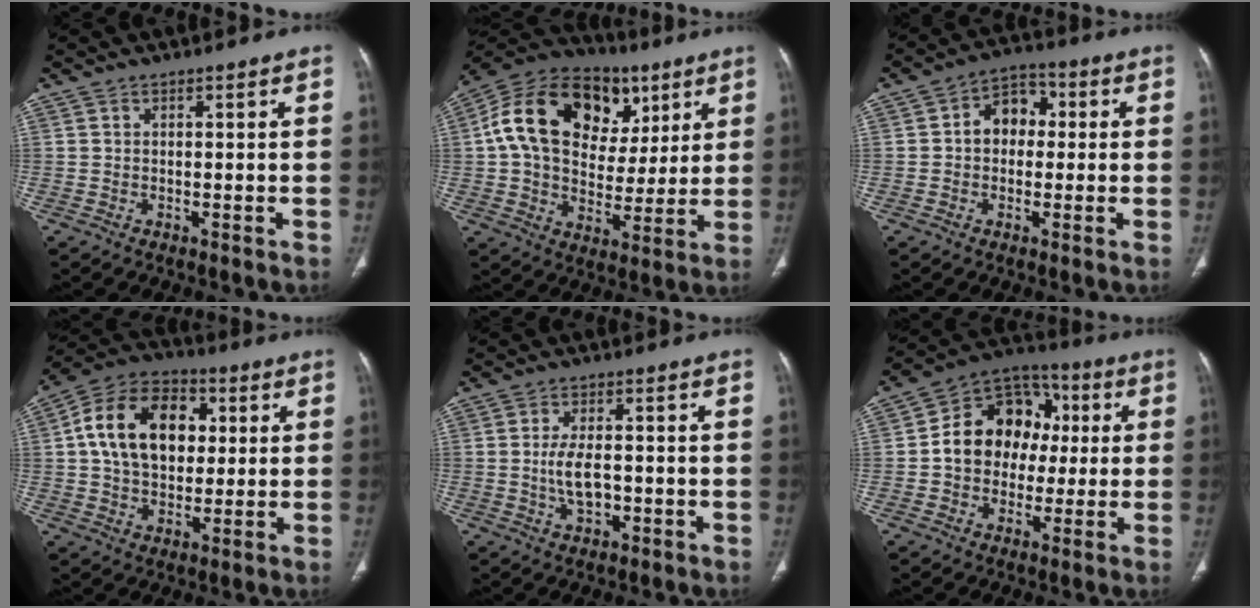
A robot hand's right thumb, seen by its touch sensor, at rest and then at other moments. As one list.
[{"total": 24.0, "force": [7.5, 17.1, 15.1], "torque": [-0.236, 0.023, 0.120]}, {"total": 7.5, "force": [0.5, 5.8, 4.8], "torque": [-0.044, 0.022, -0.004]}, {"total": 17.3, "force": [3.0, 11.9, 12.2], "torque": [-0.184, 0.014, 0.044]}, {"total": 5.7, "force": [-0.9, 3.2, 4.6], "torque": [-0.083, 0.008, -0.014]}, {"total": 15.2, "force": [0.6, 12.4, 8.9], "torque": [-0.097, 0.033, 0.000]}]